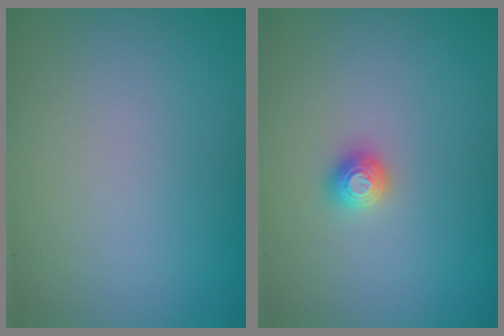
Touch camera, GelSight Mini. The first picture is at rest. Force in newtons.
{"total": 1.2, "press": 1.1, "slide": 0.3}